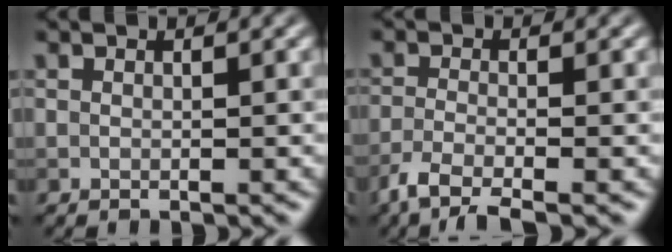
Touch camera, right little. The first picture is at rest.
{"total": 3.9, "force": [-2.8, 0.8, 2.5], "torque": [-0.053, -0.010, -0.065]}